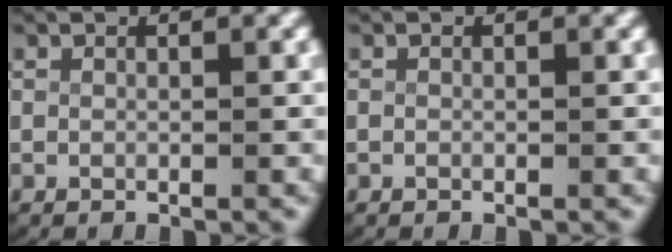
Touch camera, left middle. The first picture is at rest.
{"total": 0.0}